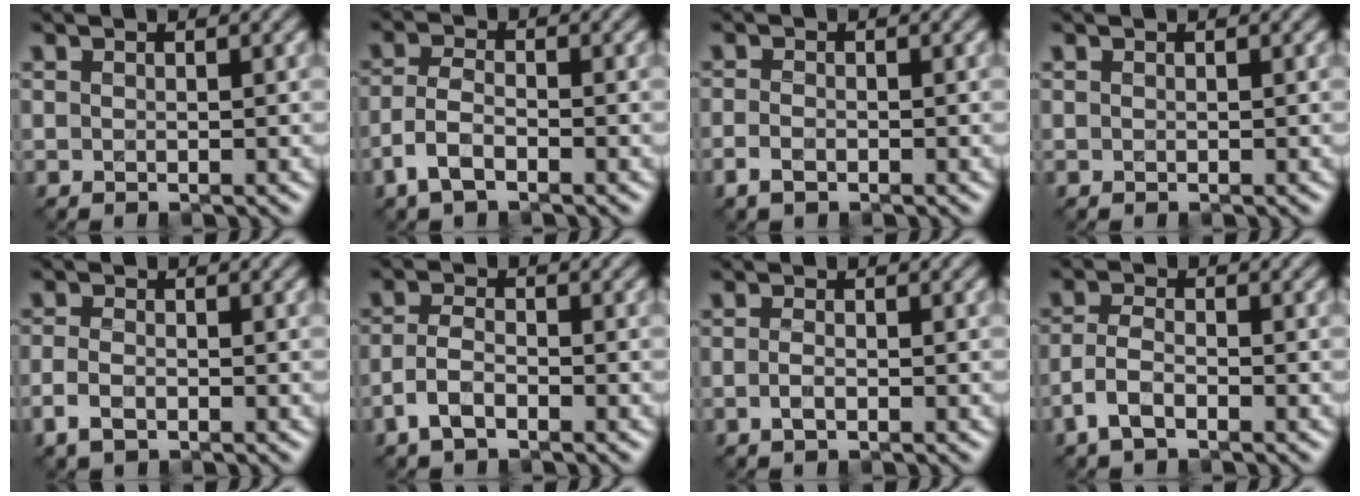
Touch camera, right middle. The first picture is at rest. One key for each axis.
{"total": 3.1, "fx": -1.7, "fy": 1.3, "fz": 2.2, "tx": -0.048, "ty": 0.003, "tz": -0.042}
{"total": 1.5, "fx": -0.8, "fy": 0.8, "fz": 1.0, "tx": -0.022, "ty": -0.003, "tz": -0.019}
{"total": 0.0}
{"total": 2.1, "fx": -1.0, "fy": 1.2, "fz": 1.5, "tx": -0.034, "ty": -0.004, "tz": -0.024}
{"total": 2.7, "fx": -1.5, "fy": 1.2, "fz": 1.9, "tx": -0.042, "ty": 0.004, "tz": -0.039}
{"total": 1.1, "fx": -0.4, "fy": 0.5, "fz": 1.0, "tx": -0.022, "ty": -0.002, "tz": -0.010}
{"total": 2.8, "fx": -1.6, "fy": 1.1, "fz": 1.9, "tx": -0.044, "ty": 0.003, "tz": -0.041}